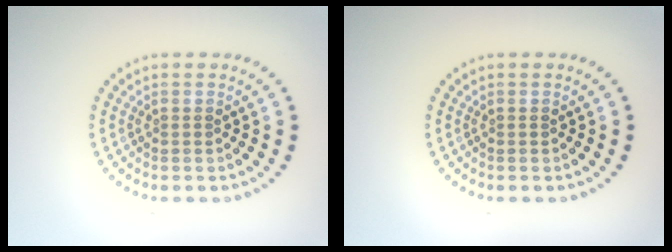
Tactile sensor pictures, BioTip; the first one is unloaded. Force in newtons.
{"total": 0.0}